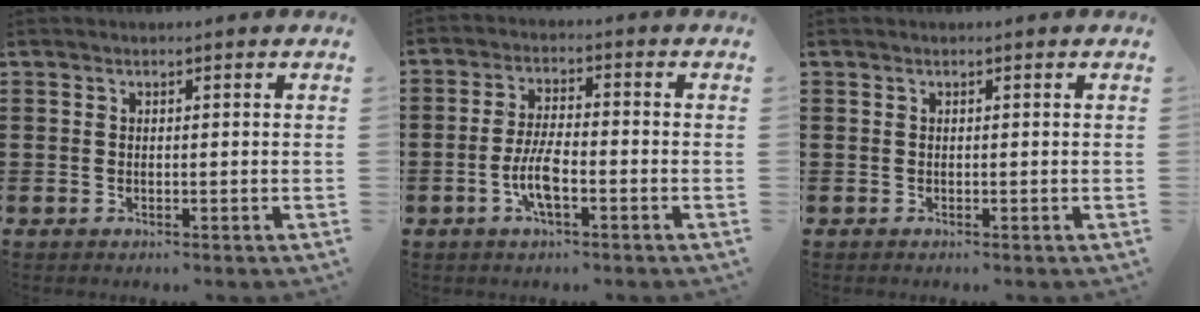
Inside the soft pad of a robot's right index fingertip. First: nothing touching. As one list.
[{"total": 6.0, "force": [-2.2, 1.7, 5.4], "torque": [-0.123, -0.005, -0.048]}, {"total": 0.0}]